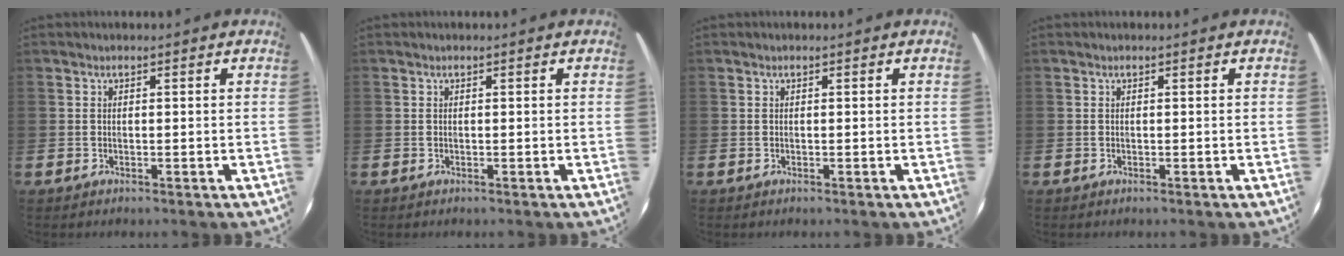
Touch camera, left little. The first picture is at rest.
{"total": 0.0}
{"total": 0.0}
{"total": 0.0}